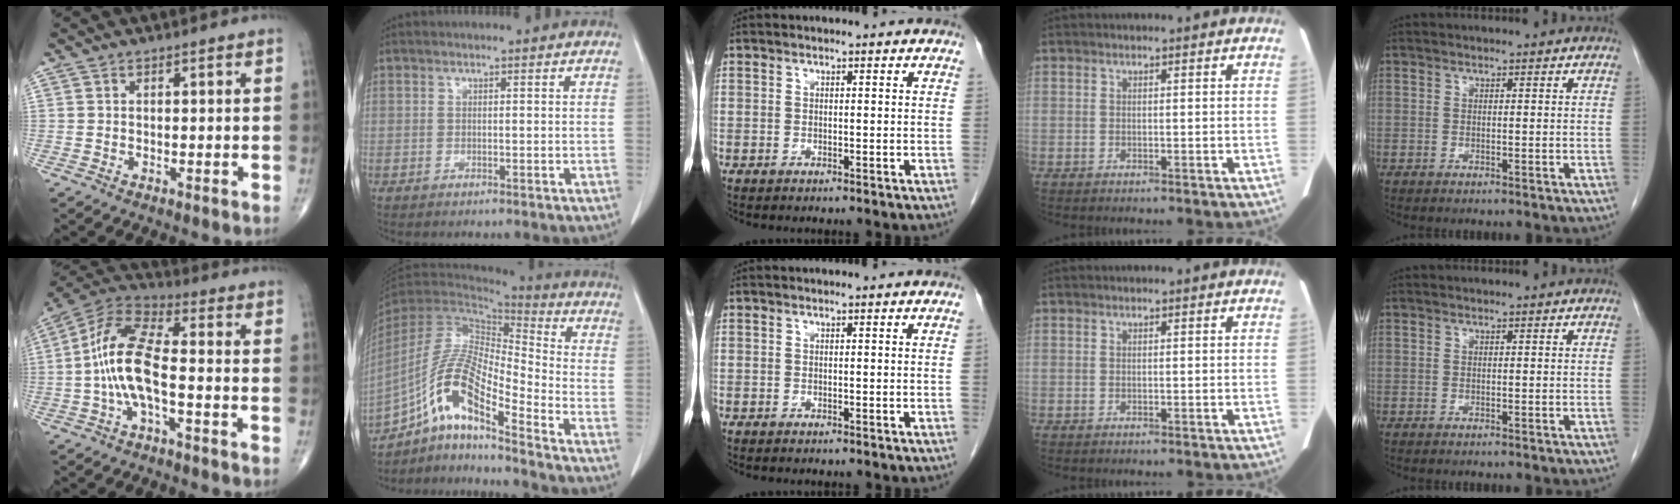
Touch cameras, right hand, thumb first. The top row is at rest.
{"thumb": {"total": 11.9, "force": [-2.1, 4.3, 11.0], "torque": [-0.234, 0.042, -0.047]}, "index": {"total": 14.7, "force": [-8.5, 2.6, 11.7], "torque": [-0.239, 0.008, -0.157]}}